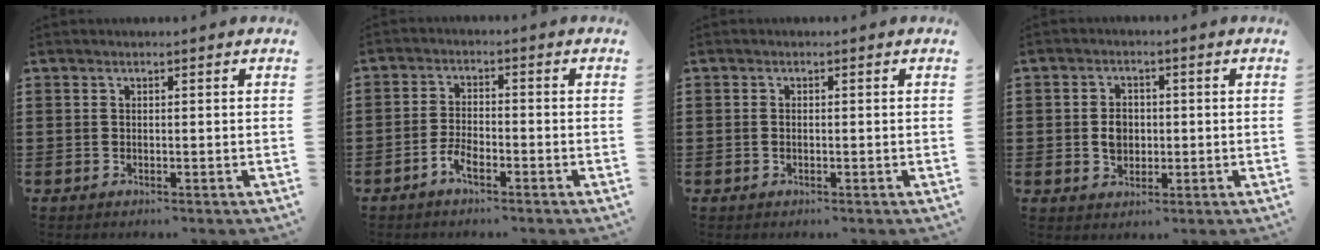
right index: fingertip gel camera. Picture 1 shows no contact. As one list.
[{"total": 3.1, "force": [-2.1, 1.1, 1.9], "torque": [-0.049, 0.000, -0.046]}, {"total": 0.6, "force": [-0.1, 0.2, 0.6], "torque": [-0.014, -0.003, -0.001]}, {"total": 3.5, "force": [-0.1, 2.7, 2.3], "torque": [-0.041, 0.003, -0.006]}]